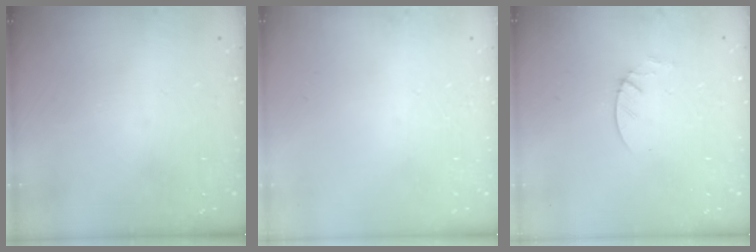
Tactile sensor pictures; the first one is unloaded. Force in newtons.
{"total": 0.0}
{"total": 1.9, "press": 1.9, "slide": 0.2}